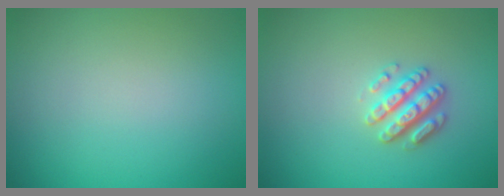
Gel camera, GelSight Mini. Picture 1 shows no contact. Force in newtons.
{"total": 2.8, "press": 2.7, "slide": 0.6}